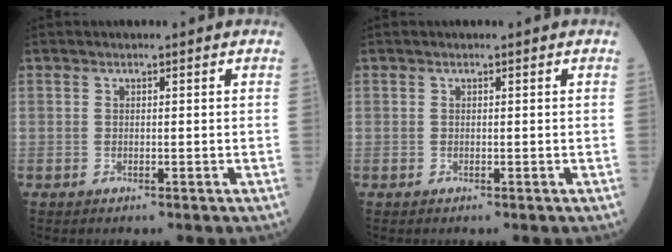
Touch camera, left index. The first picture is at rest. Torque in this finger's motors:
{"motor_torque": [-0.14, 0.14, 0.00, 0.00]}